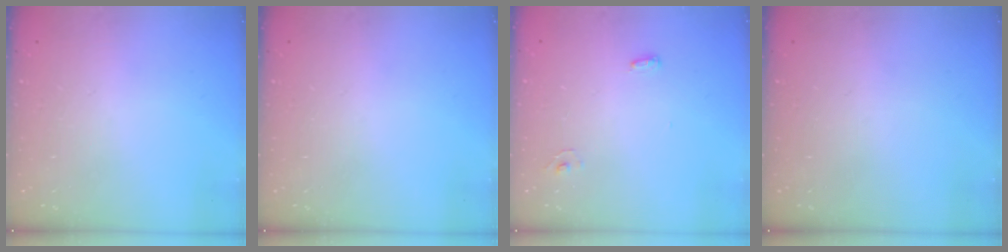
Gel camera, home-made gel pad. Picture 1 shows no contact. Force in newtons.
{"total": 0.0}
{"total": 4.4, "press": 3.9, "slide": 2.1}
{"total": 0.0}